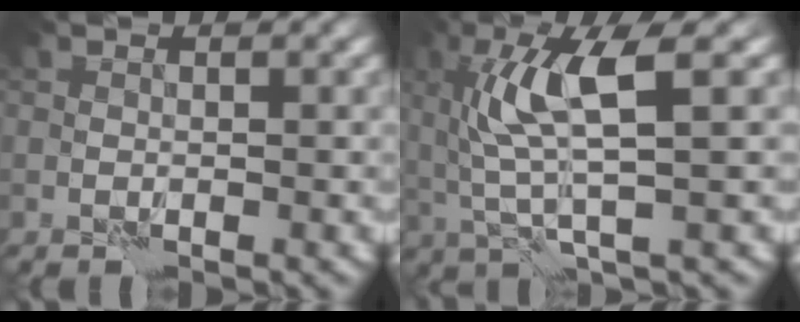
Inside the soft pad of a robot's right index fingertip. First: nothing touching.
{"total": 5.9, "force": [1.7, 0.8, 5.6], "torque": [-0.121, 0.001, 0.036]}